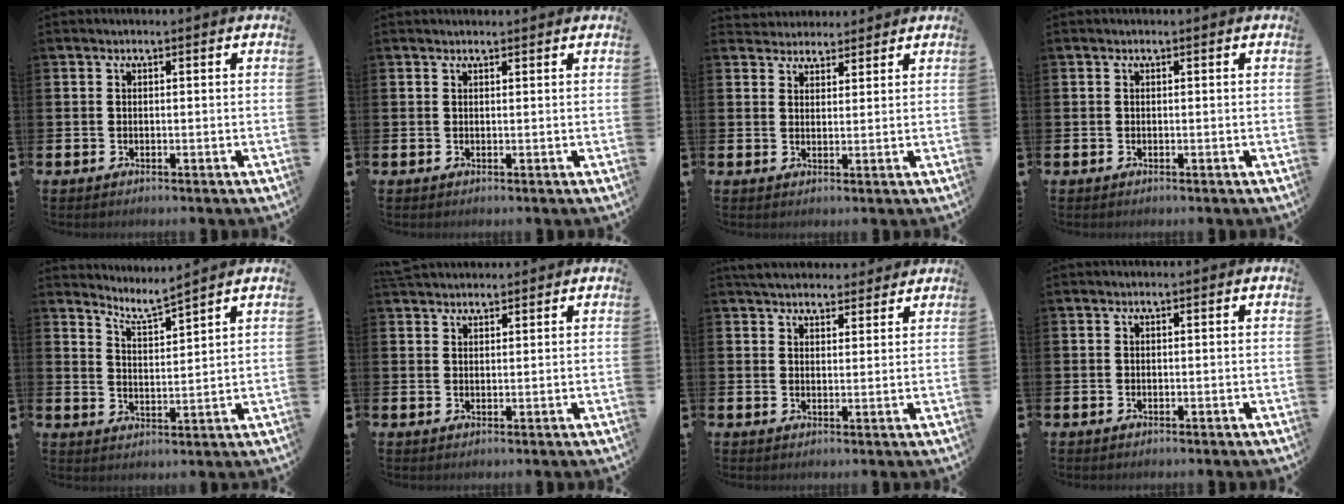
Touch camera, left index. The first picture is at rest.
{"total": 0.8, "force": [0.8, 0.1, 0.1], "torque": [0.011, -0.004, 0.011]}
{"total": 3.2, "force": [3.0, 1.1, -0.4], "torque": [-0.001, -0.009, 0.055]}
{"total": 0.0}
{"total": 4.8, "force": [4.7, -0.1, 1.0], "torque": [-0.036, -0.029, 0.081]}
{"total": 2.6, "force": [2.5, 0.7, 0.2], "torque": [0.000, -0.010, 0.045]}
{"total": 4.3, "force": [4.1, 1.3, 0.4], "torque": [-0.014, -0.016, 0.076]}
{"total": 0.0}